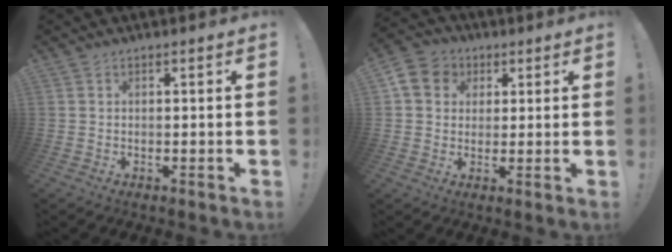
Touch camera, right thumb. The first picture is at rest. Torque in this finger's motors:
{"motor_torque": [0.01, 0.01, 0.21, 0.21, 0.00]}